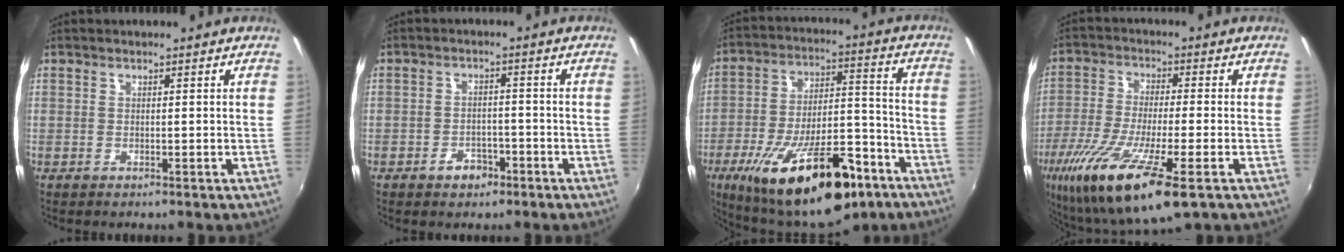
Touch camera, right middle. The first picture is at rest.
{"total": 4.0, "force": [-2.6, 2.6, 1.6], "torque": [-0.035, 0.003, -0.033]}
{"total": 25.5, "force": [-15.4, 9.3, 18.0], "torque": [-0.311, -0.021, -0.229]}
{"total": 18.6, "force": [-9.6, 4.0, 15.5], "torque": [-0.316, -0.064, -0.174]}